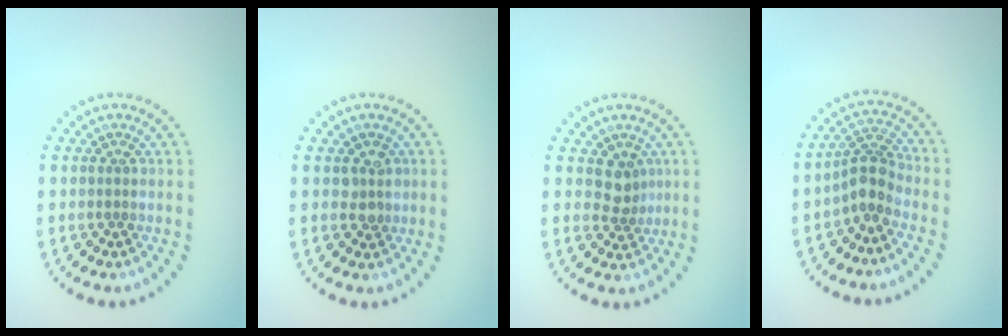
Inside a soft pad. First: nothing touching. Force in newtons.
{"total": 1.7, "press": 1.7, "slide": 0.4}
{"total": 2.1, "press": 1.6, "slide": 1.3}
{"total": 2.8, "press": 2.1, "slide": 1.8}